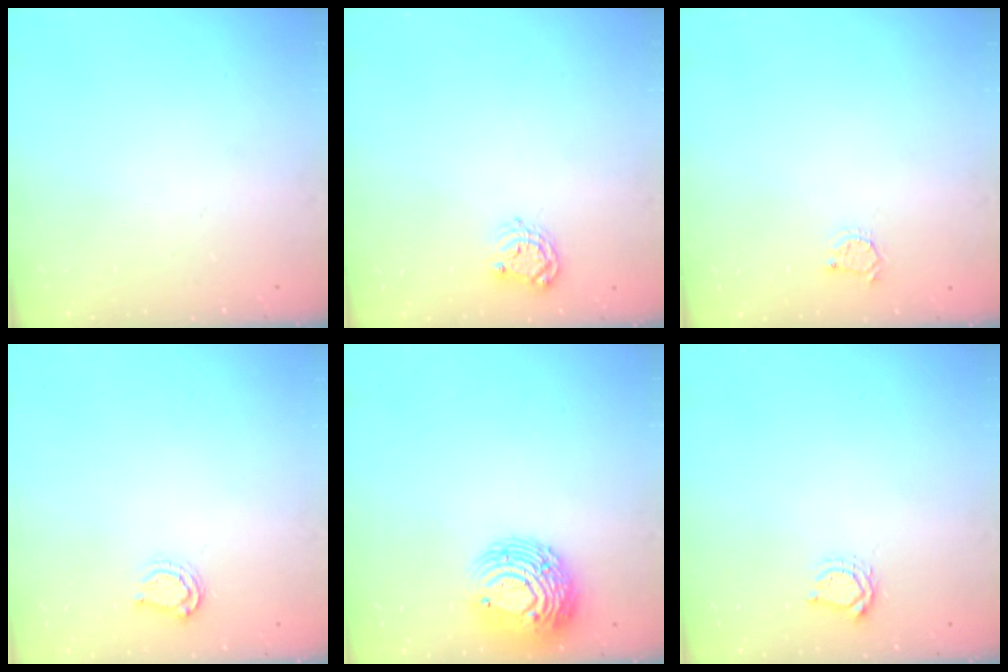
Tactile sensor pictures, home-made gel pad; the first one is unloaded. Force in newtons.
{"total": 5.8, "press": 5.8, "slide": 0.4}
{"total": 2.6, "press": 2.6, "slide": 0.4}
{"total": 5.8, "press": 5.8, "slide": 0.6}
{"total": 12.1, "press": 12.1, "slide": 0.9}
{"total": 5.4, "press": 5.3, "slide": 0.6}